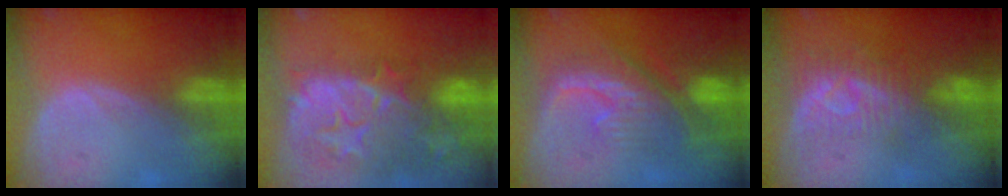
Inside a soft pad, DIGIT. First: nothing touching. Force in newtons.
{"total": 13.7, "press": 11.8, "slide": 6.9}
{"total": 9.2, "press": 8.9, "slide": 2.3}
{"total": 8.2, "press": 7.4, "slide": 3.6}